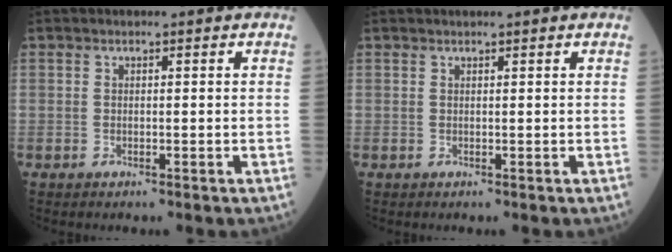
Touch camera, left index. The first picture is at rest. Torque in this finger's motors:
{"motor_torque": [0.60, -0.60, 0.01, 0.00]}